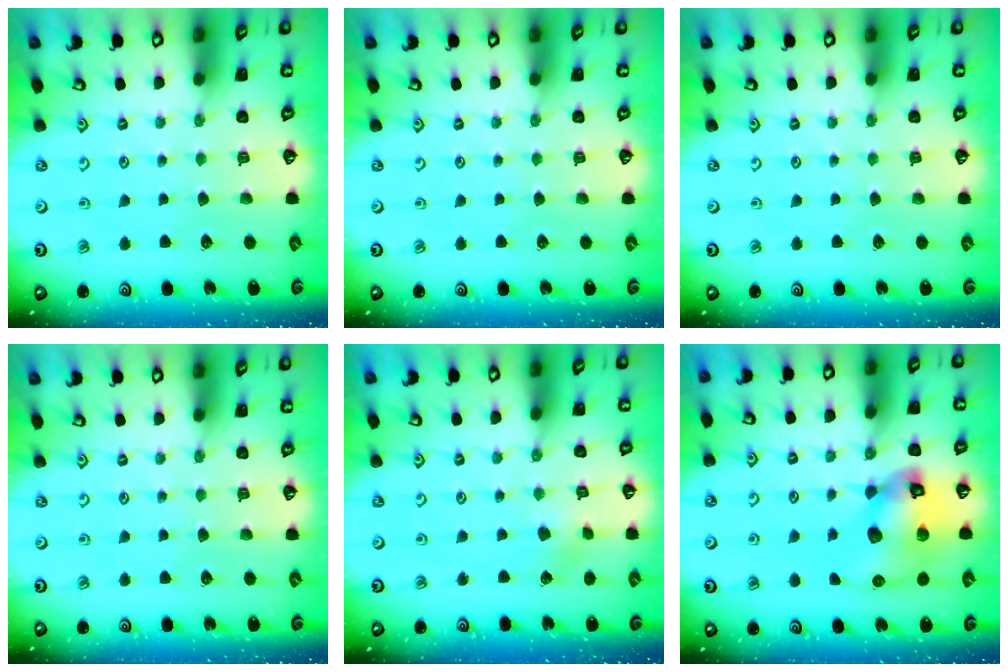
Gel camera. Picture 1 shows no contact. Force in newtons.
{"total": 0.0}
{"total": 0.0}
{"total": 0.0}
{"total": 2.9, "press": 2.8, "slide": 0.3}
{"total": 13.8, "press": 13.6, "slide": 2.1}